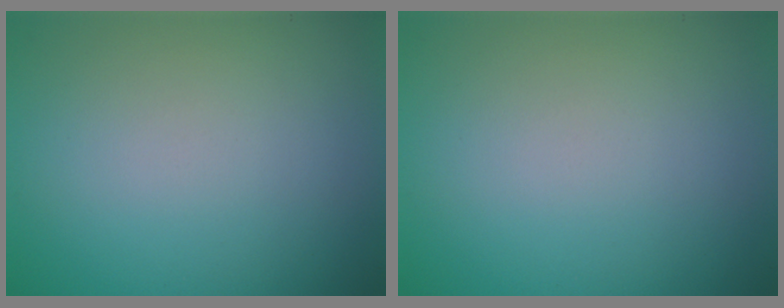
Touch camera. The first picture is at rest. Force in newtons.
{"total": 0.0}